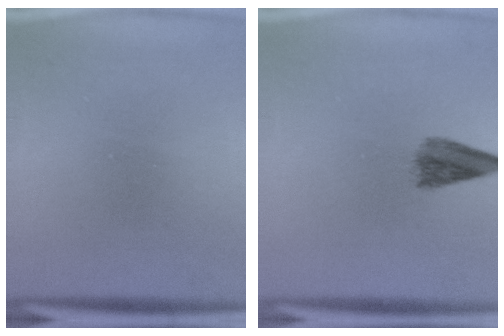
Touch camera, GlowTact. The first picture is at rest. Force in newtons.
{"total": 3.5}